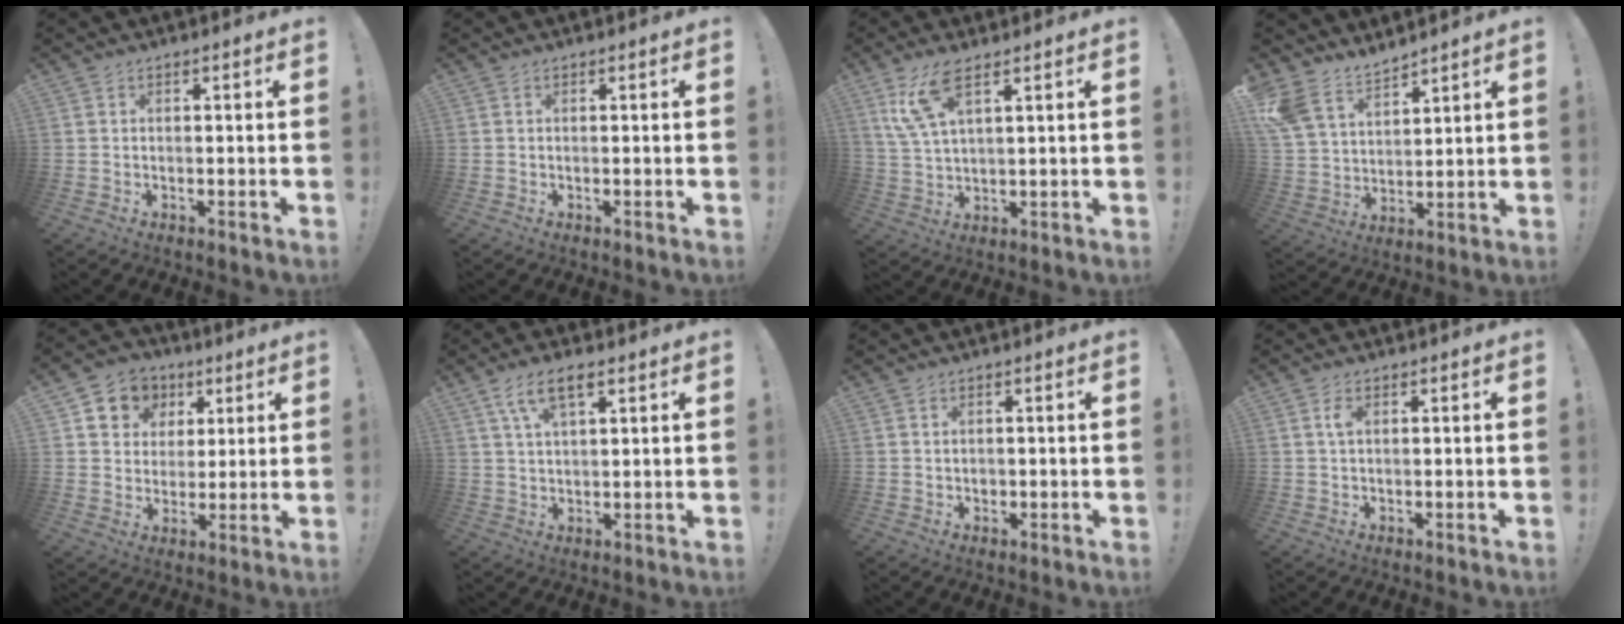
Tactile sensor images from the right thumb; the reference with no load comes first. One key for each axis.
{"total": 0.0}
{"total": 9.7, "fx": 5.4, "fy": 3.1, "fz": 7.4, "tx": -0.142, "ty": -0.013, "tz": 0.104}
{"total": 10.5, "fx": 8.9, "fy": 5.0, "fz": 2.6, "tx": -0.066, "ty": -0.060, "tz": 0.180}
{"total": 9.1, "fx": 3.3, "fy": 8.2, "fz": 2.3, "tx": -0.028, "ty": -0.020, "tz": 0.066}
{"total": 7.5, "fx": 4.0, "fy": 2.9, "fz": 5.7, "tx": -0.100, "ty": -0.002, "tz": 0.071}
{"total": 1.1, "fx": -0.1, "fy": 1.0, "fz": 0.1, "tx": -0.001, "ty": 0.001, "tz": -0.002}
{"total": 2.0, "fx": 0.5, "fy": 1.0, "fz": 1.7, "tx": -0.026, "ty": 0.003, "tz": 0.006}